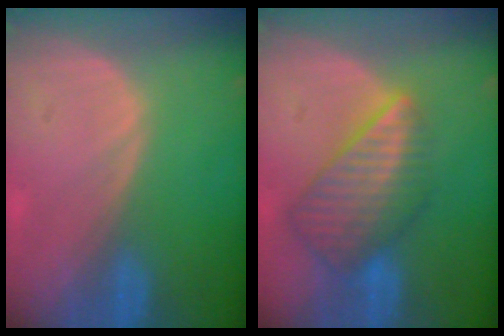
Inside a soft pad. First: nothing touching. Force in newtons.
{"total": 8.7, "press": 7.6, "slide": 4.3}